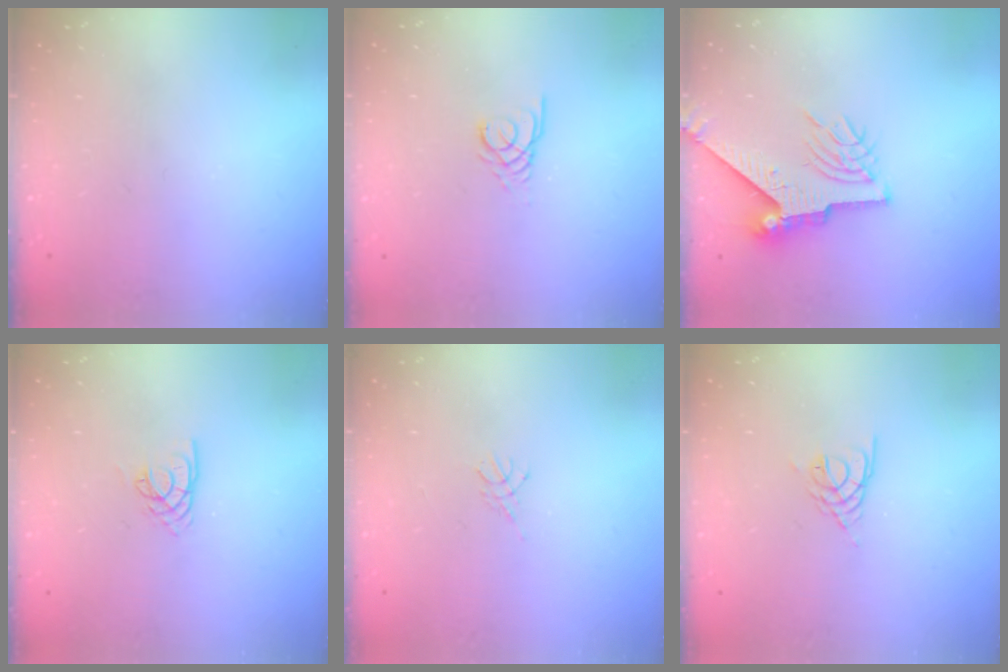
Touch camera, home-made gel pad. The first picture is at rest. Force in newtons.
{"total": 2.7, "press": 2.7, "slide": 0.3}
{"total": 9.2, "press": 9.1, "slide": 1.1}
{"total": 3.1, "press": 3.1, "slide": 0.2}
{"total": 3.0, "press": 2.9, "slide": 0.6}
{"total": 3.4, "press": 3.4, "slide": 0.6}